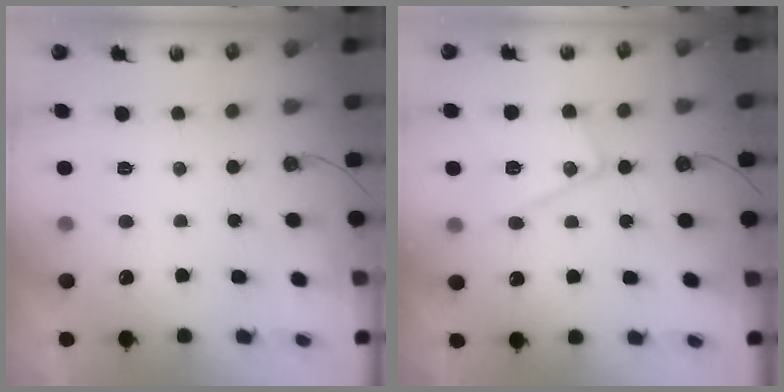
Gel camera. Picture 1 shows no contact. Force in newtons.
{"total": 13.5, "press": 13.4, "slide": 1.1}